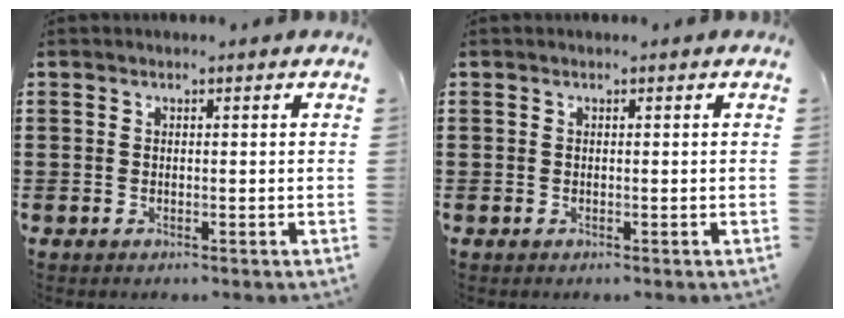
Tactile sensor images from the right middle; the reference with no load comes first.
{"total": 0.0}